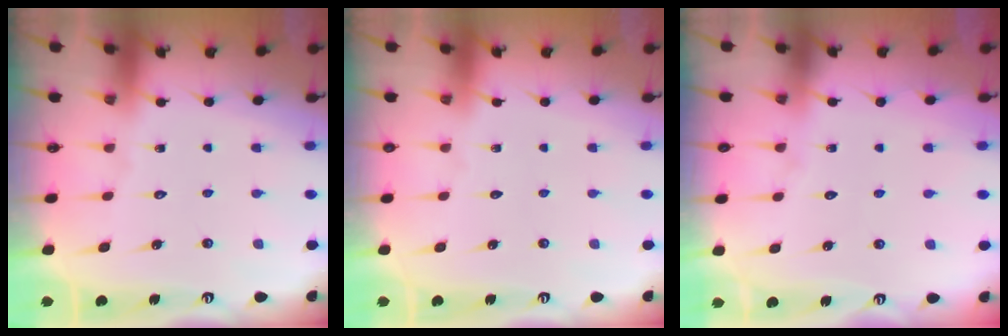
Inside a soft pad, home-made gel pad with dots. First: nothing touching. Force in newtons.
{"total": 0.0}
{"total": 3.8, "press": 3.8, "slide": 0.3}